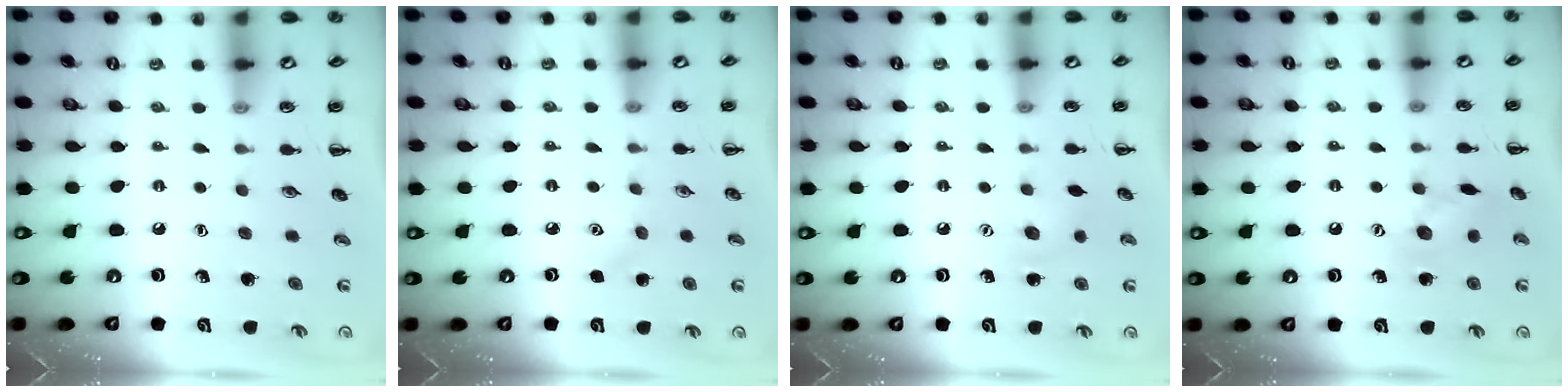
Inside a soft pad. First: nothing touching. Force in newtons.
{"total": 3.9, "press": 3.8, "slide": 0.9}
{"total": 5.7, "press": 5.6, "slide": 1.3}
{"total": 8.6, "press": 8.5, "slide": 0.8}